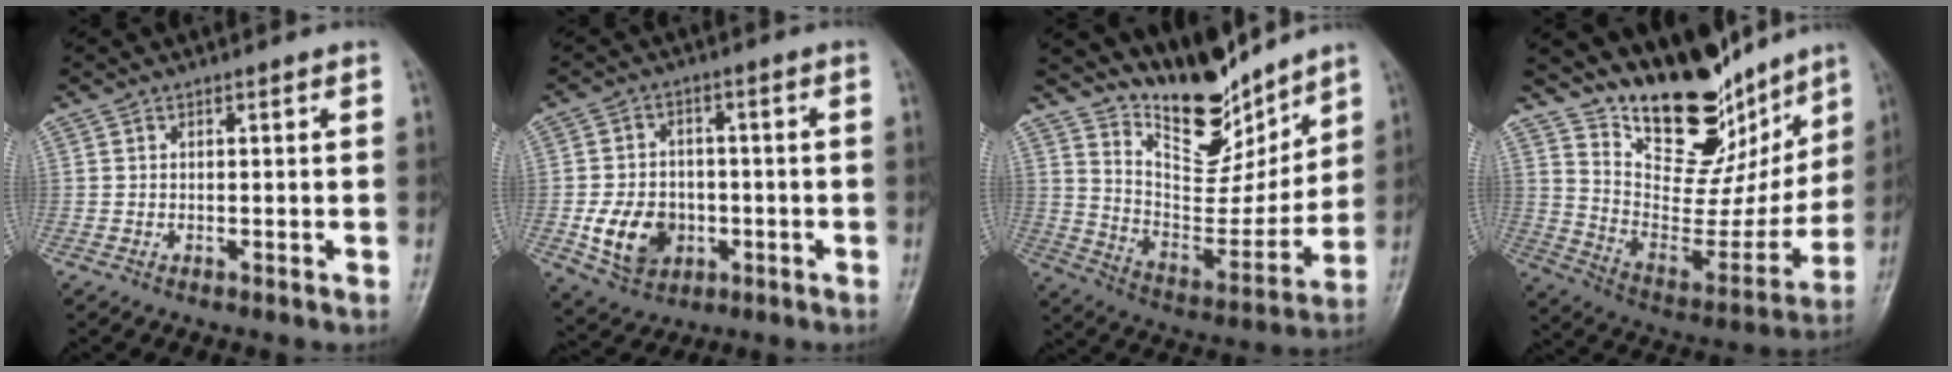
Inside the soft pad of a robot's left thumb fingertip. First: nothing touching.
{"total": 10.0, "force": [-2.5, 7.9, 5.7], "torque": [-0.073, 0.007, -0.037]}
{"total": 16.8, "force": [14.1, 6.2, 6.8], "torque": [-0.063, -0.099, 0.249]}
{"total": 22.4, "force": [17.2, 9.9, 10.5], "torque": [-0.094, -0.106, 0.280]}